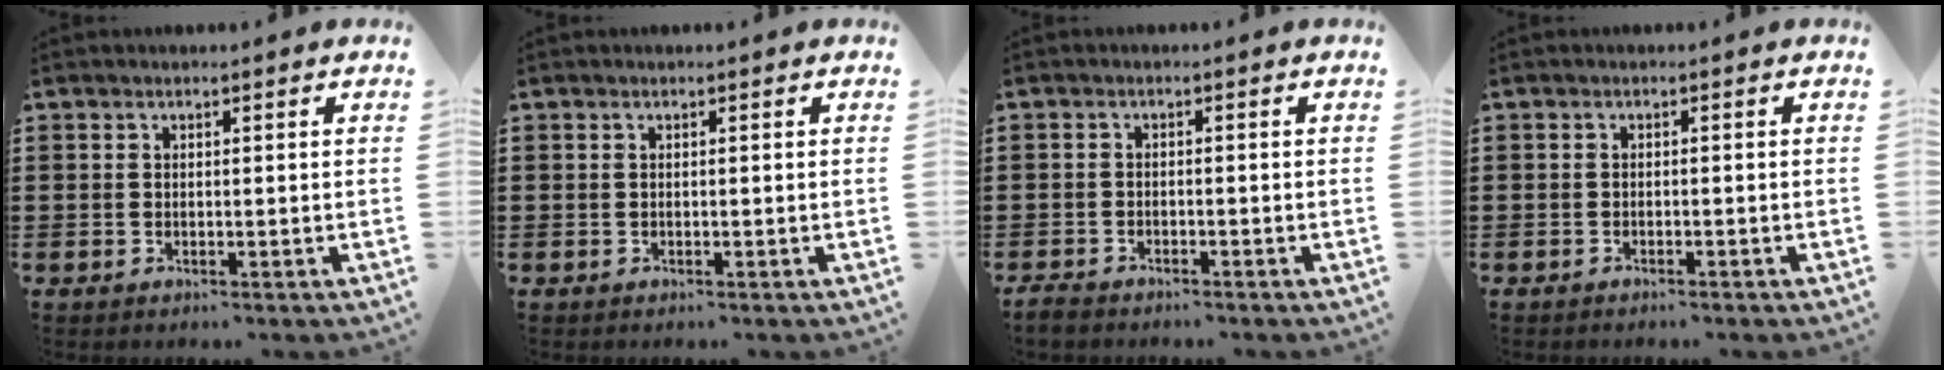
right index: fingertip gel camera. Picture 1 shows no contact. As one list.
[{"total": 0.0}, {"total": 1.6, "force": [-1.6, 0.3, 0.1], "torque": [-0.006, 0.003, -0.034]}, {"total": 0.7, "force": [-0.6, 0.1, 0.1], "torque": [-0.005, -0.002, -0.013]}]